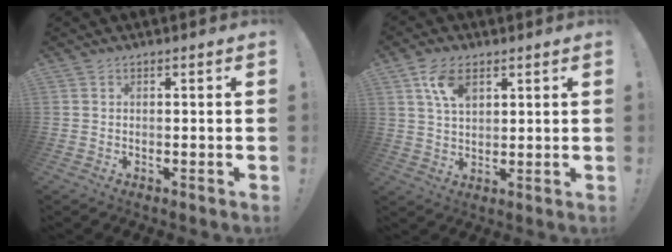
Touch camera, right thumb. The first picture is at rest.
{"total": 8.2, "force": [4.2, 4.6, 5.3], "torque": [-0.088, -0.010, 0.078]}